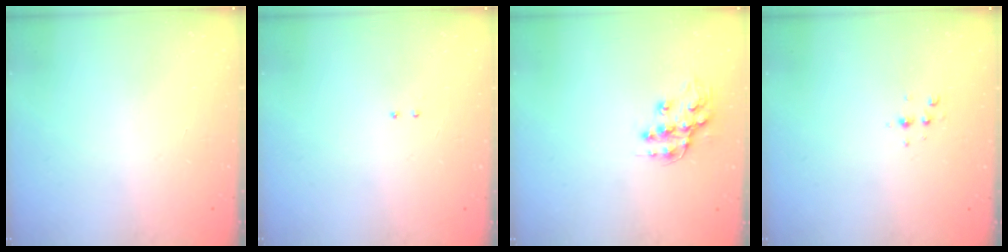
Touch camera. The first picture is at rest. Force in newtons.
{"total": 2.0, "press": 2.0, "slide": 0.4}
{"total": 12.8, "press": 12.8, "slide": 0.9}
{"total": 3.7, "press": 3.2, "slide": 1.7}